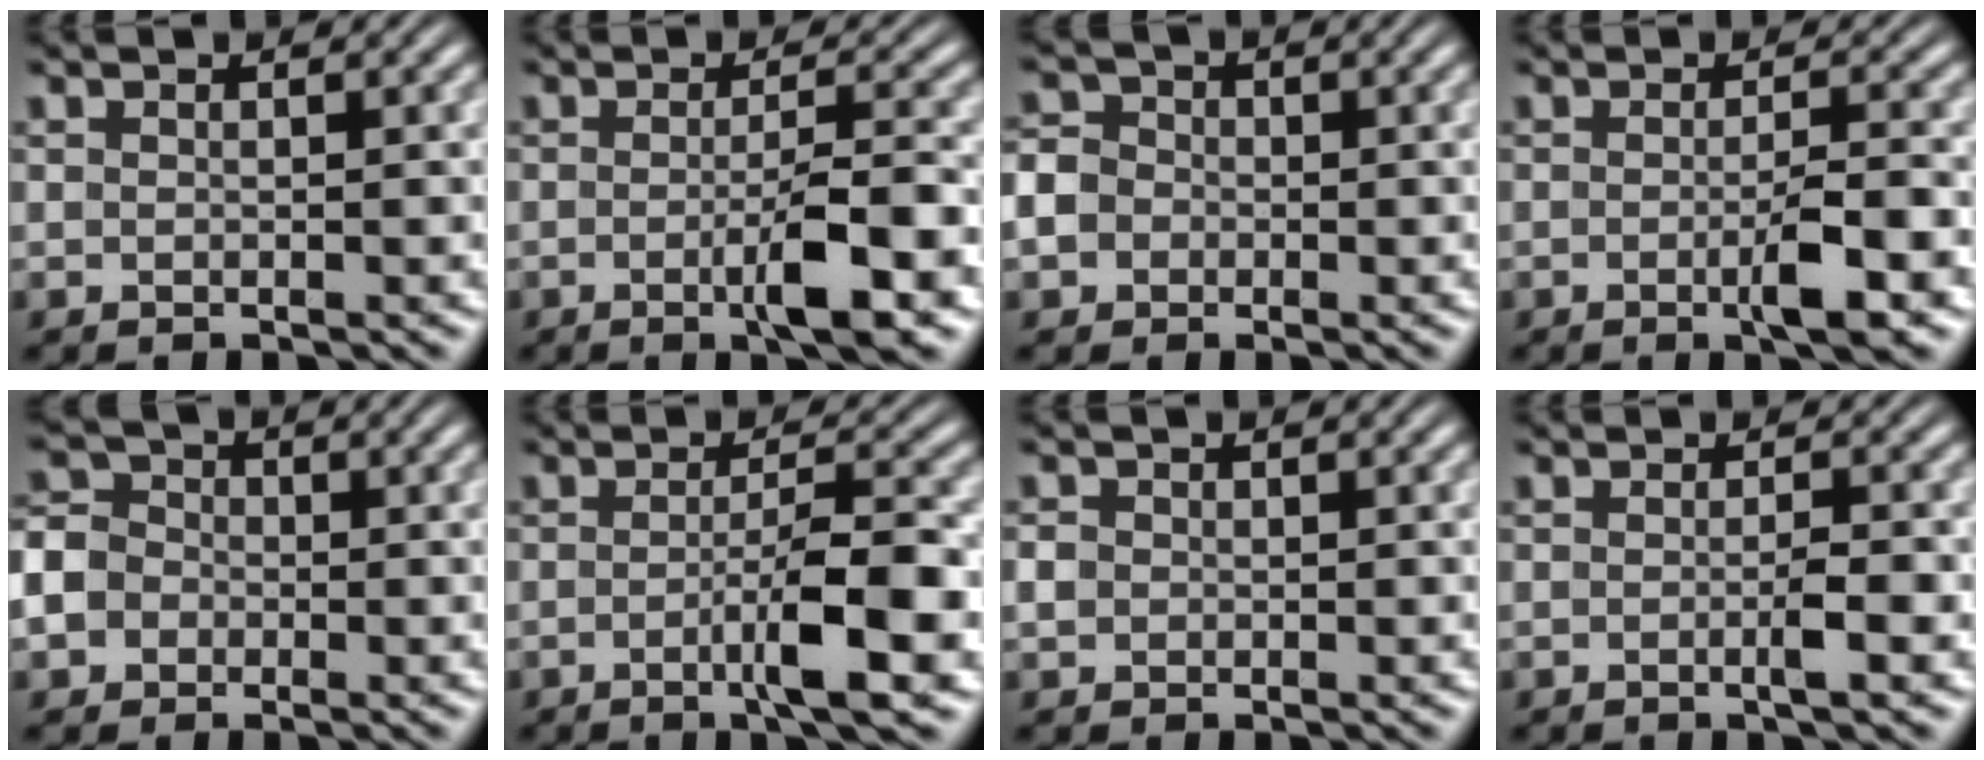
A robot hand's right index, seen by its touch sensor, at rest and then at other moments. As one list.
[{"total": 4.1, "force": [-1.6, 0.4, 3.8], "torque": [-0.056, -0.004, -0.029]}, {"total": 4.9, "force": [-0.7, 4.5, 1.7], "torque": [-0.050, -0.011, -0.017]}, {"total": 2.8, "force": [-1.1, 0.3, 2.6], "torque": [-0.035, -0.001, -0.024]}, {"total": 7.0, "force": [-0.9, 6.4, 2.5], "torque": [-0.069, -0.015, -0.023]}, {"total": 4.5, "force": [-1.7, 0.3, 4.1], "torque": [-0.063, -0.001, -0.030]}, {"total": 1.4, "force": [-0.2, 1.3, 0.5], "torque": [-0.019, -0.005, -0.003]}, {"total": 1.3, "force": [-0.5, 0.1, 1.2], "torque": [-0.014, 0.003, -0.016]}]